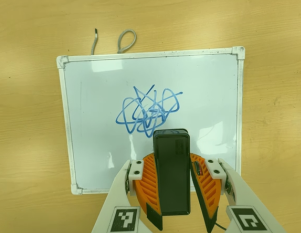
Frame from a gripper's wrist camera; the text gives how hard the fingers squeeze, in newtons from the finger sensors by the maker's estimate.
{"total": 6.8, "left": 6.7, "right": 6.8}